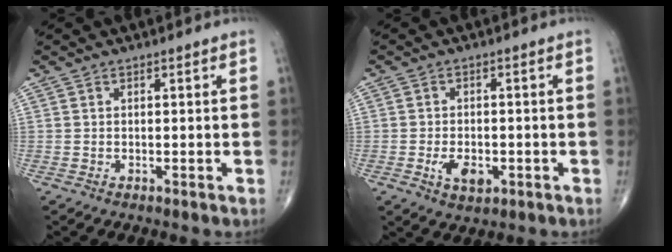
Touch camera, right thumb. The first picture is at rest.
{"total": 7.5, "force": [-2.2, 4.3, 5.8], "torque": [-0.087, -0.001, -0.030]}